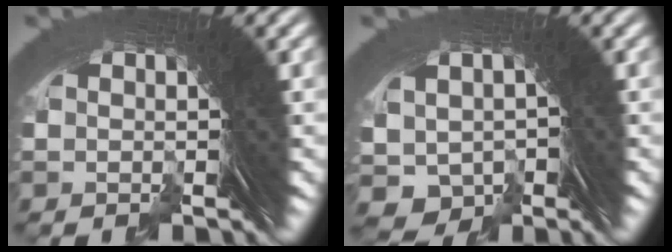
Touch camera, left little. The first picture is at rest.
{"total": 7.6, "force": [-1.1, 6.5, 3.8], "torque": [-0.083, -0.032, -0.006]}